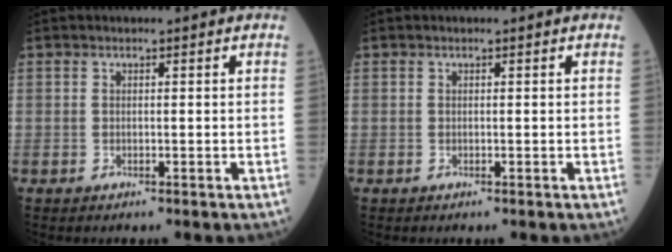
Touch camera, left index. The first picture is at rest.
{"total": 0.0}